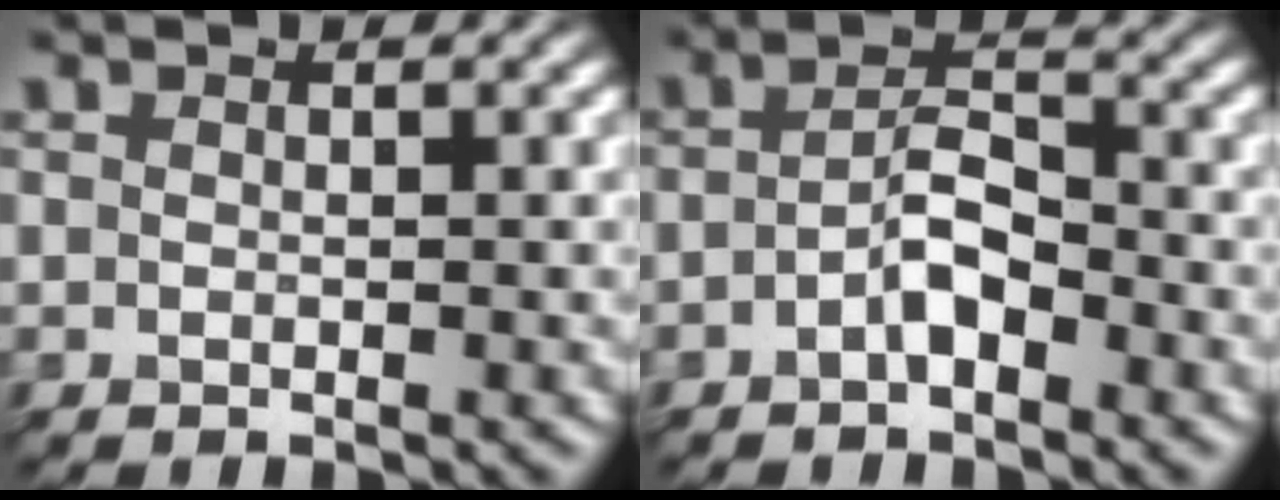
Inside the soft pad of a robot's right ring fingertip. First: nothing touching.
{"total": 2.2, "force": [-1.5, 0.3, 1.5], "torque": [-0.042, 0.013, -0.020]}